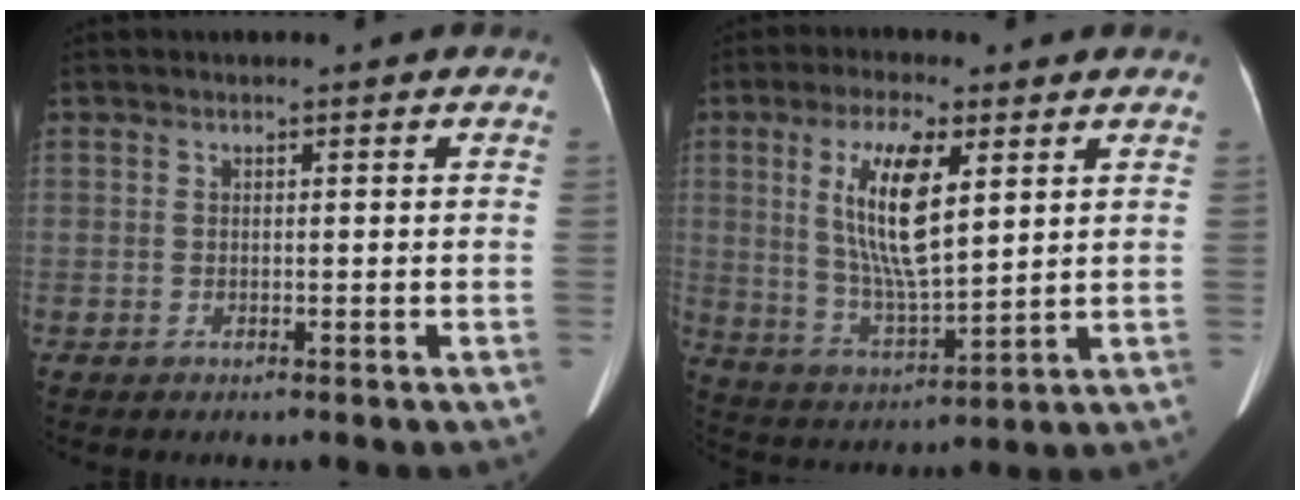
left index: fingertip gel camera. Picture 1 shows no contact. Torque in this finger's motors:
{"motor_torque": [1.99, -0.15, 1.05, 0.21]}